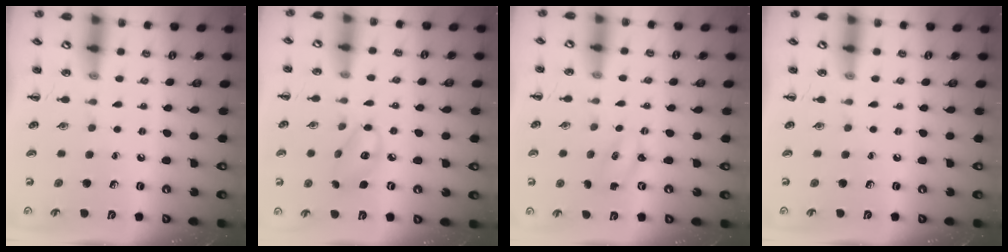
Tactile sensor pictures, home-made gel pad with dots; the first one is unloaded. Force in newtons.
{"total": 6.9, "press": 6.9, "slide": 0.6}
{"total": 2.3, "press": 2.3, "slide": 0.6}
{"total": 0.0}